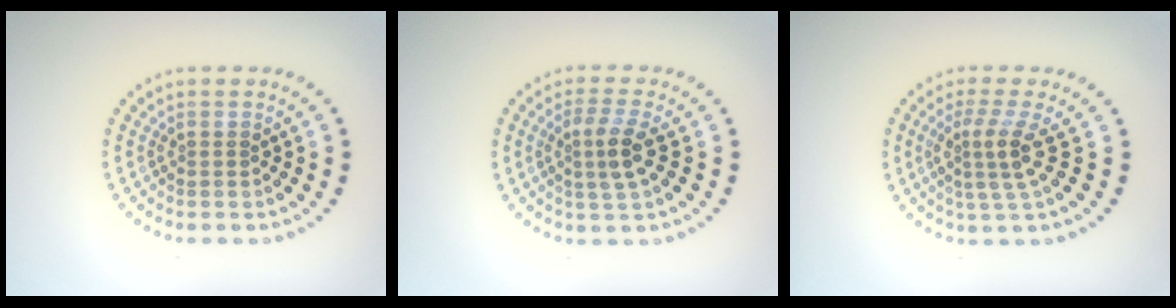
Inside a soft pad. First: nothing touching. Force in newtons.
{"total": 2.9, "press": 2.6, "slide": 1.3}
{"total": 3.1, "press": 2.2, "slide": 2.1}